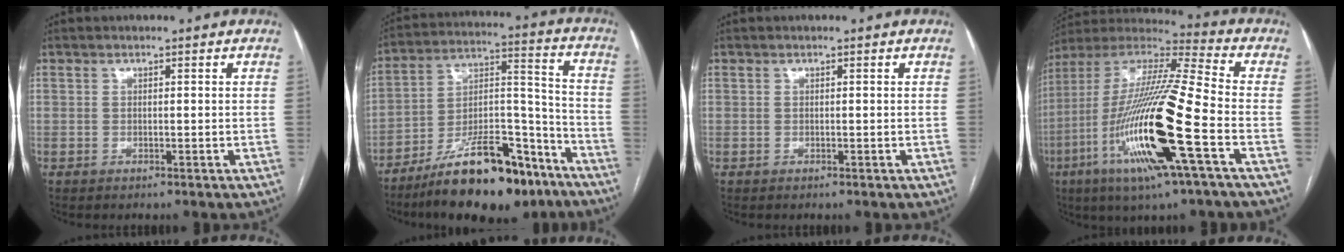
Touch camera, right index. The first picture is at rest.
{"total": 20.4, "force": [-14.6, 6.0, 12.9], "torque": [-0.201, 0.025, -0.236]}
{"total": 0.0}
{"total": 22.8, "force": [-7.2, 1.1, 21.7], "torque": [-0.449, -0.026, -0.139]}